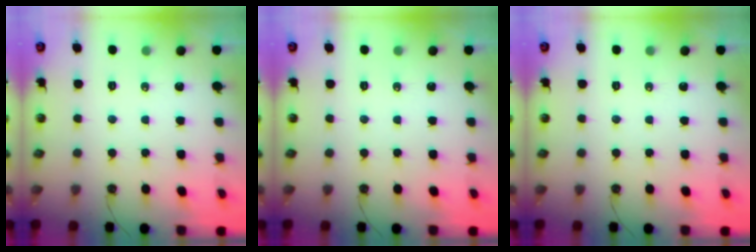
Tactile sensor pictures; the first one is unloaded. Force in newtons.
{"total": 0.0}
{"total": 0.0}